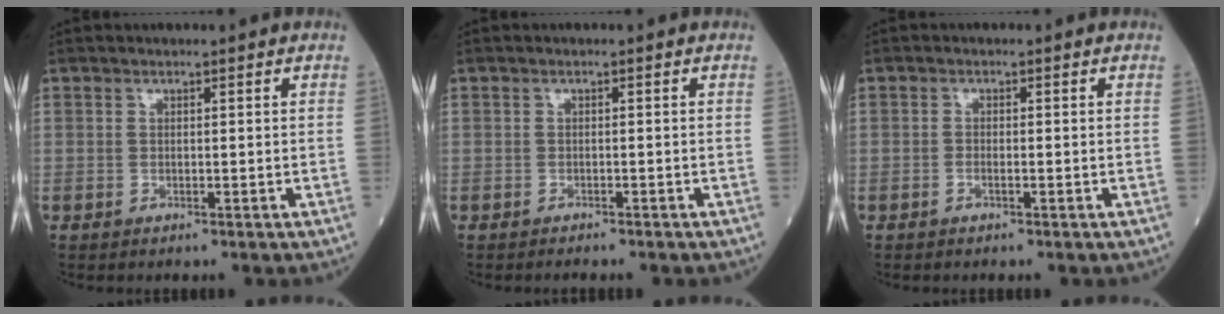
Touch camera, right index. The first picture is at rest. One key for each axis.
{"total": 2.3, "fx": -2.0, "fy": 0.4, "fz": 0.9, "tx": -0.015, "ty": -0.004, "tz": -0.023}
{"total": 0.9, "fx": -0.4, "fy": 0.3, "fz": 0.8, "tx": -0.018, "ty": 0.001, "tz": -0.007}